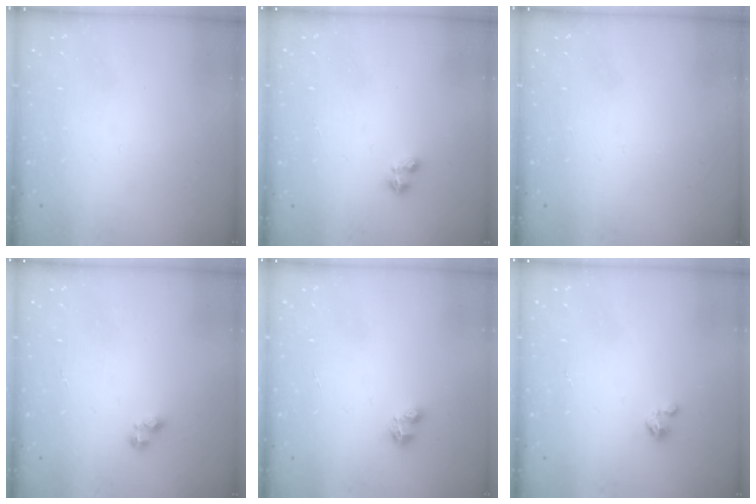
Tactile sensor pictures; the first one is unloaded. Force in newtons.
{"total": 2.0, "press": 2.0, "slide": 0.4}
{"total": 0.0}
{"total": 2.1, "press": 2.0, "slide": 0.3}
{"total": 3.4, "press": 3.4, "slide": 0.2}
{"total": 2.1, "press": 2.1, "slide": 0.3}